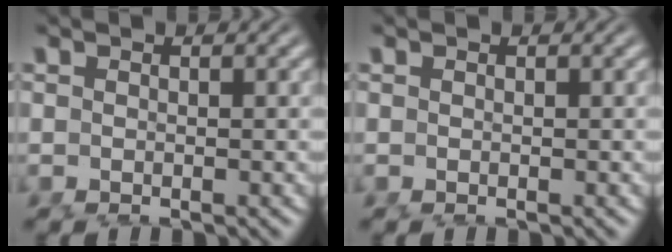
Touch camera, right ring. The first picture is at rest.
{"total": 0.0}